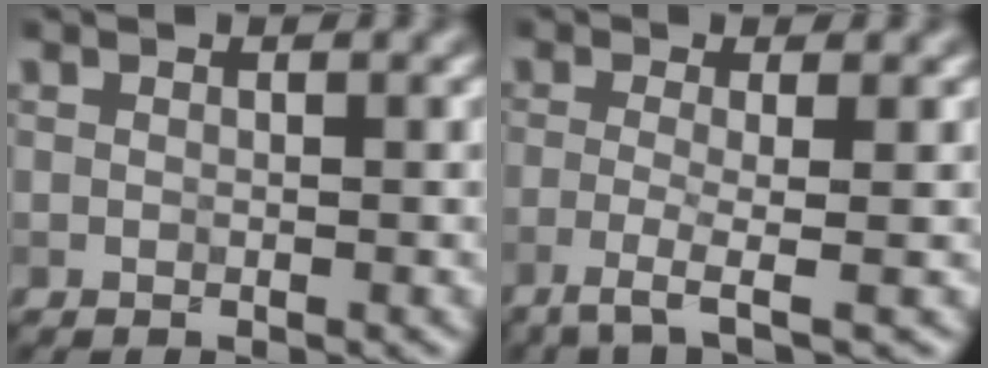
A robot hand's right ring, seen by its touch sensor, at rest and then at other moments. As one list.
[{"total": 3.5, "force": [-1.5, 0.6, 3.1], "torque": [-0.056, -0.004, -0.046]}]